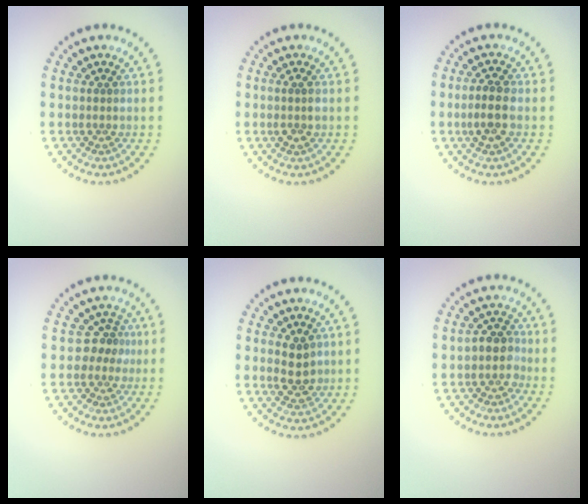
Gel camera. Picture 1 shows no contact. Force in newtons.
{"total": 1.3, "press": 1.1, "slide": 0.7}
{"total": 2.5, "press": 2.4, "slide": 0.6}
{"total": 2.1, "press": 1.6, "slide": 1.5}
{"total": 2.3, "press": 2.3, "slide": 0.5}
{"total": 2.2, "press": 1.9, "slide": 1.1}